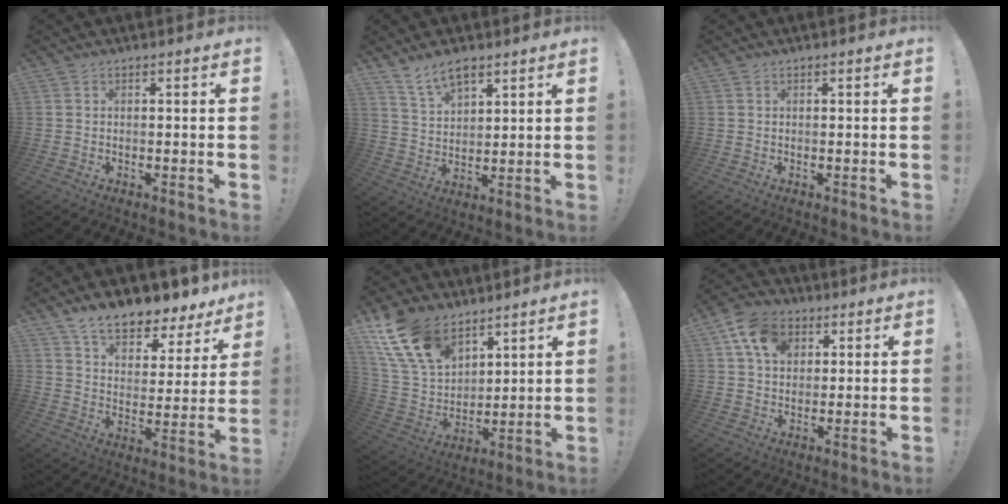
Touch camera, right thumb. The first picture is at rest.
{"total": 8.6, "force": [6.3, 4.1, 4.2], "torque": [-0.073, -0.029, 0.121]}
{"total": 0.0}
{"total": 11.4, "force": [9.7, 3.9, 4.6], "torque": [-0.075, -0.083, 0.168]}
{"total": 17.4, "force": [11.2, 10.0, 8.7], "torque": [-0.190, -0.067, 0.213]}
{"total": 12.2, "force": [4.8, 9.0, 6.8], "torque": [-0.108, -0.003, 0.093]}